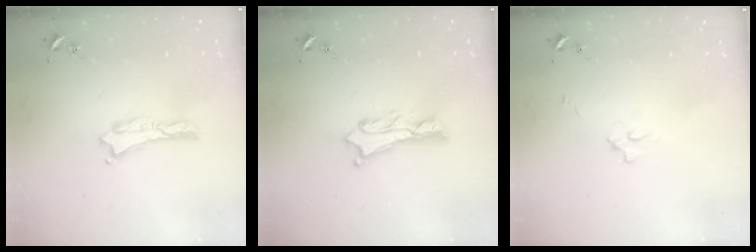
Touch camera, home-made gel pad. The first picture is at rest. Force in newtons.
{"total": 1.8, "press": 1.8, "slide": 0.2}
{"total": 2.5, "press": 2.5, "slide": 0.3}